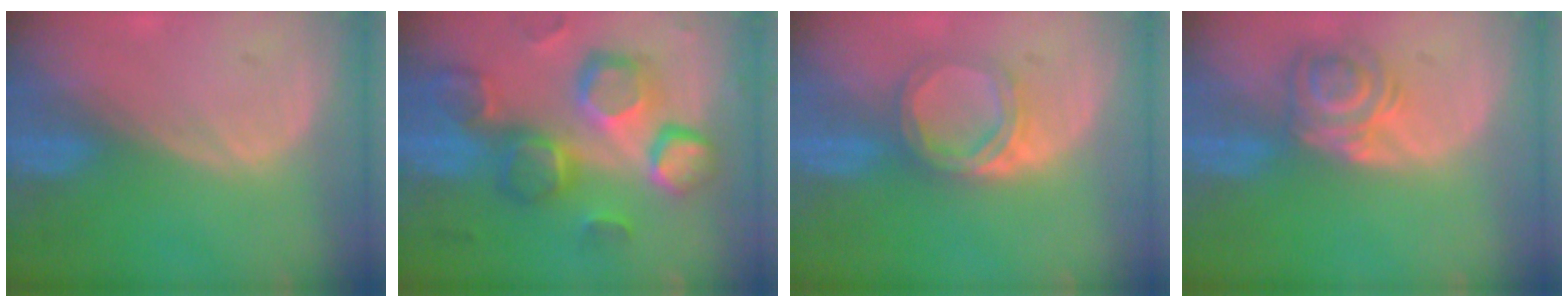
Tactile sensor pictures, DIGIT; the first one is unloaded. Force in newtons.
{"total": 13.0, "press": 11.4, "slide": 6.3}
{"total": 4.8, "press": 4.8, "slide": 0.3}
{"total": 5.6, "press": 5.2, "slide": 2.2}